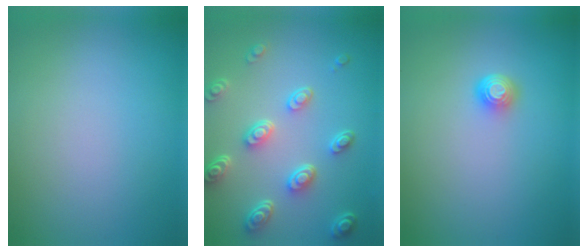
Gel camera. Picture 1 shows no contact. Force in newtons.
{"total": 5.2, "press": 3.9, "slide": 3.5}
{"total": 1.5, "press": 1.1, "slide": 1.1}